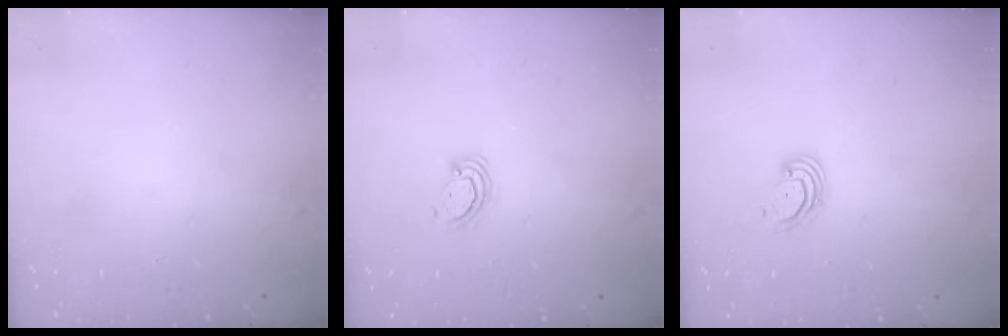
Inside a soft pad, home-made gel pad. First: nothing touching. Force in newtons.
{"total": 2.6, "press": 2.6, "slide": 0.3}
{"total": 2.8, "press": 2.8, "slide": 0.2}